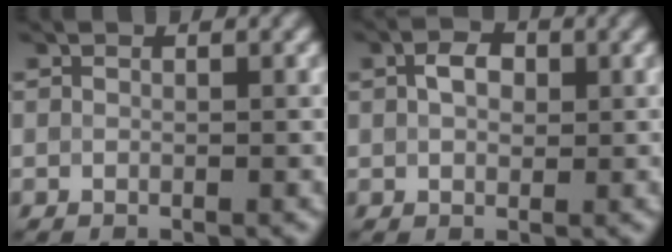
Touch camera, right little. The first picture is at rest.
{"total": 2.7, "force": [0.7, 1.8, 1.9], "torque": [-0.039, 0.006, 0.009]}